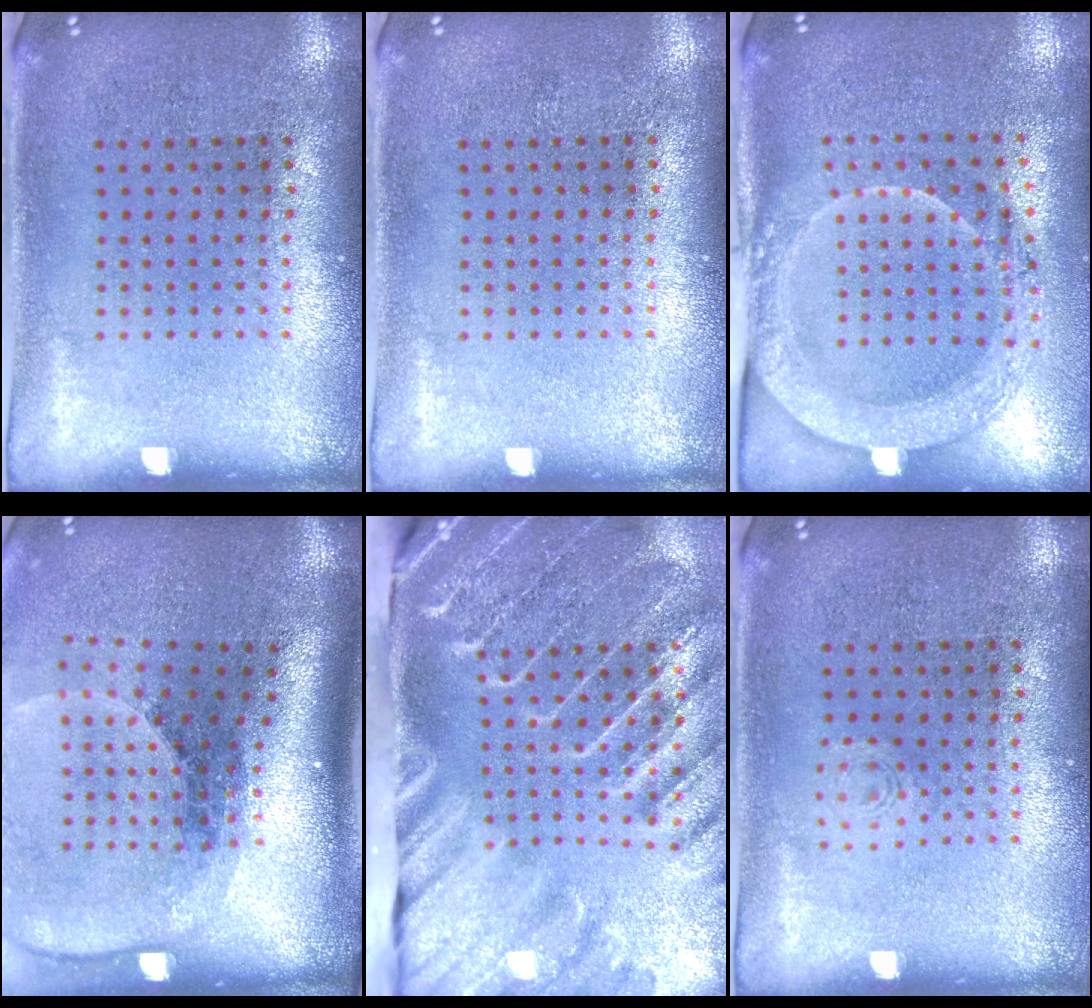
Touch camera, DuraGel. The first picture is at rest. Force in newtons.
{"total": 0.0}
{"total": 2.1, "press": 2.1, "slide": 0.4}
{"total": 2.7, "press": 1.9, "slide": 2.0}
{"total": 4.4, "press": 3.4, "slide": 2.8}
{"total": 0.6, "press": 0.6, "slide": 0.2}